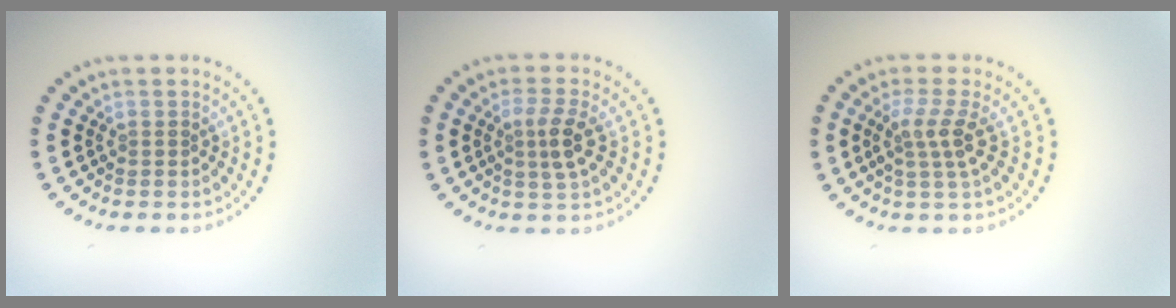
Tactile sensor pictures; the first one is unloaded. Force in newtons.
{"total": 2.5, "press": 2.3, "slide": 1.0}
{"total": 2.7, "press": 2.0, "slide": 1.8}